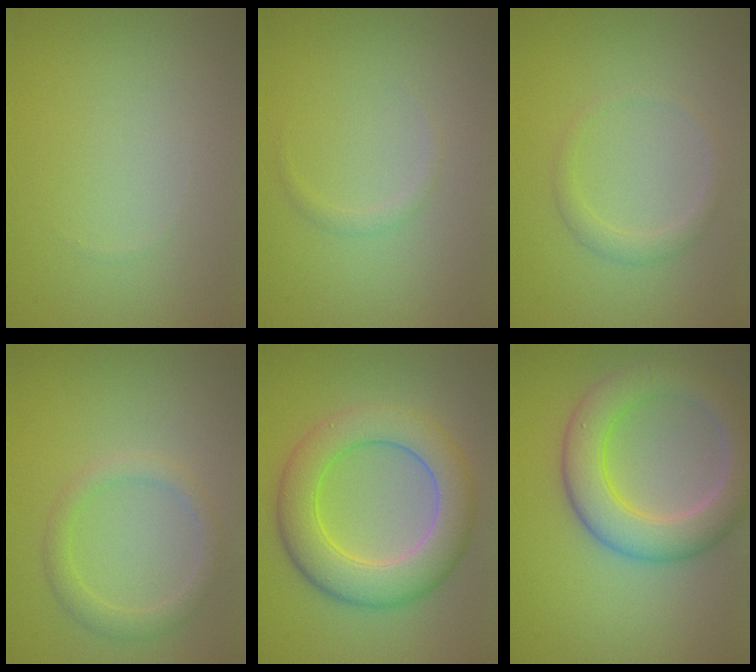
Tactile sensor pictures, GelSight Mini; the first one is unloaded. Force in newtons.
{"total": 0.8, "press": 0.8, "slide": 0.0}
{"total": 1.5, "press": 1.5, "slide": 0.2}
{"total": 2.2, "press": 2.2, "slide": 0.1}
{"total": 7.6, "press": 7.6, "slide": 0.5}
{"total": 6.8, "press": 6.7, "slide": 0.3}